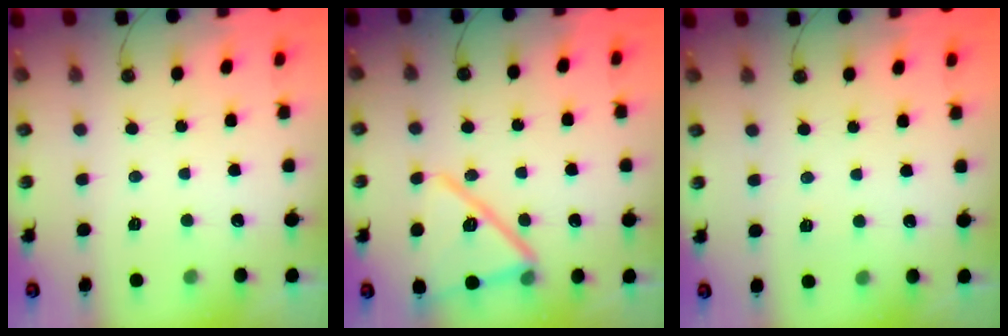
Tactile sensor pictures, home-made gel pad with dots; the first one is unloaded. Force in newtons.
{"total": 16.4, "press": 14.0, "slide": 8.6}
{"total": 2.6, "press": 1.3, "slide": 2.2}